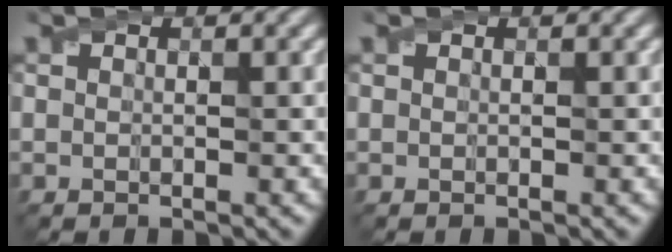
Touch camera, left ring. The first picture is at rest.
{"total": 0.0}